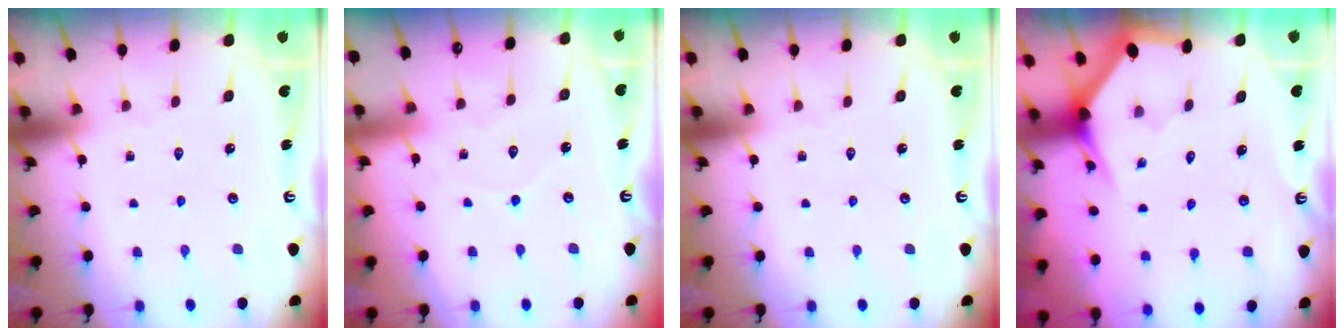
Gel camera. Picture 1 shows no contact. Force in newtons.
{"total": 3.8, "press": 3.7, "slide": 0.4}
{"total": 0.0}
{"total": 3.1, "press": 3.1, "slide": 0.0}